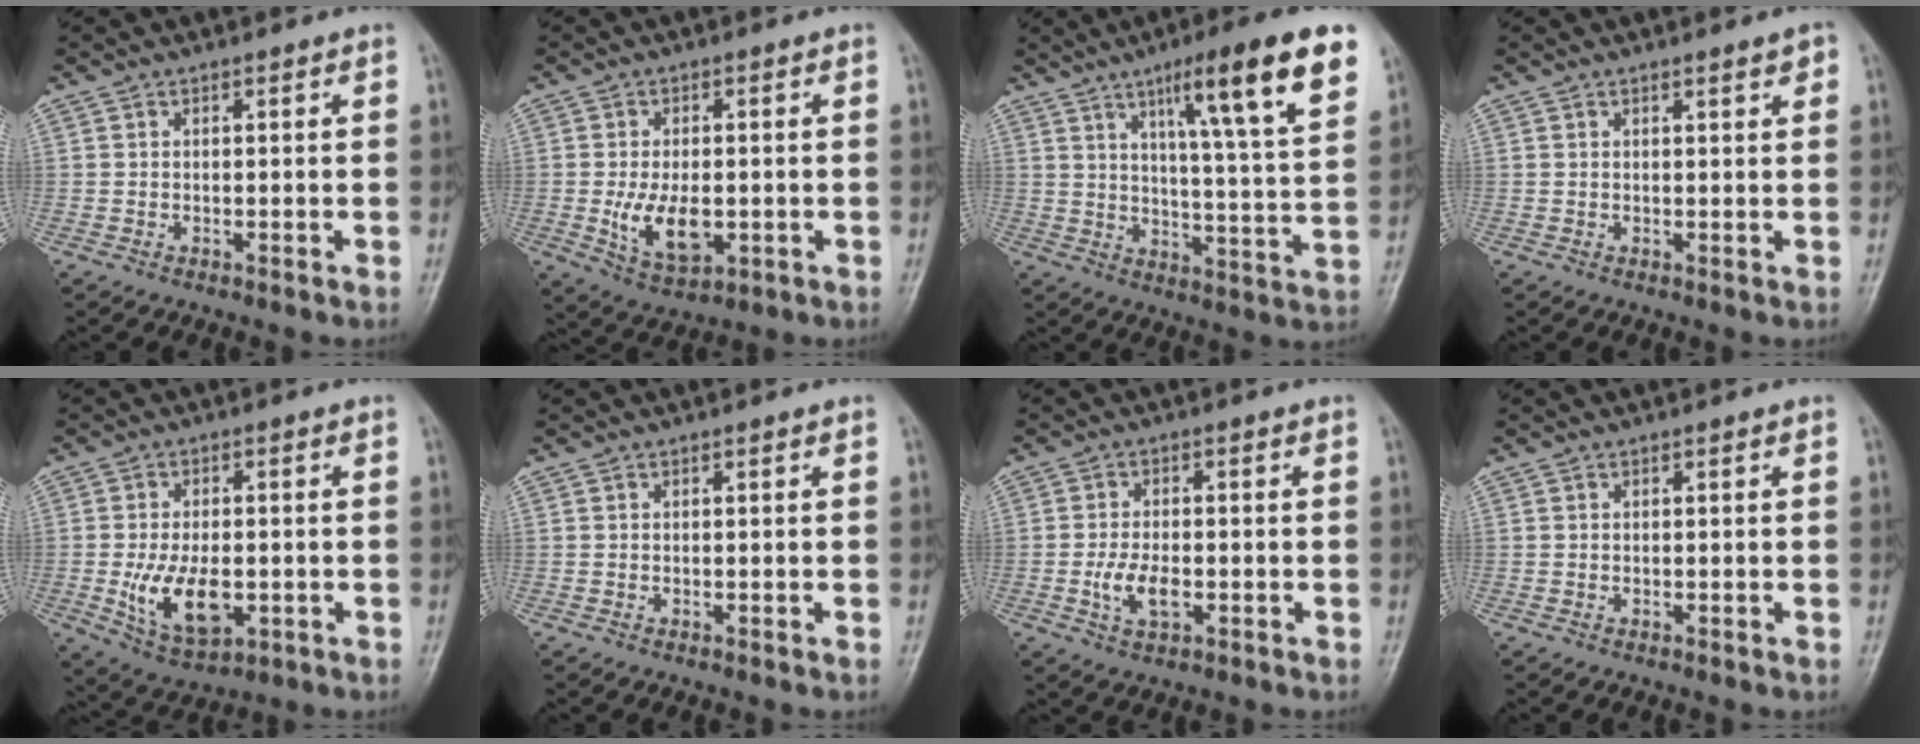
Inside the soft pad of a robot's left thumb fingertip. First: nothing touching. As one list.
[{"total": 8.8, "force": [-1.6, 5.0, 7.1], "torque": [-0.118, -0.009, -0.018]}, {"total": 18.4, "force": [9.9, 2.3, 15.3], "torque": [-0.206, -0.035, 0.145]}, {"total": 1.9, "force": [1.1, 0.5, 1.4], "torque": [-0.016, -0.004, 0.013]}, {"total": 10.8, "force": [-2.3, 6.1, 8.6], "torque": [-0.146, -0.003, -0.027]}, {"total": 0.0}, {"total": 5.5, "force": [-1.6, 2.9, 4.3], "torque": [-0.085, 0.005, -0.028]}, {"total": 0.0}]